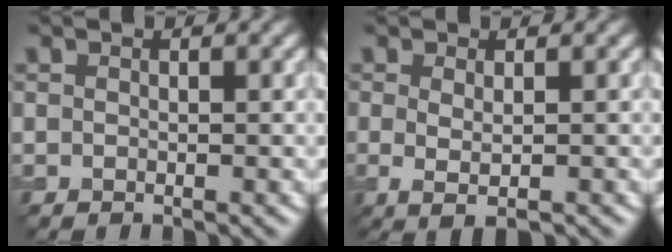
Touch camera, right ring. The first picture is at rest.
{"total": 1.8, "force": [-0.1, 0.4, 1.7], "torque": [-0.031, -0.006, 0.001]}